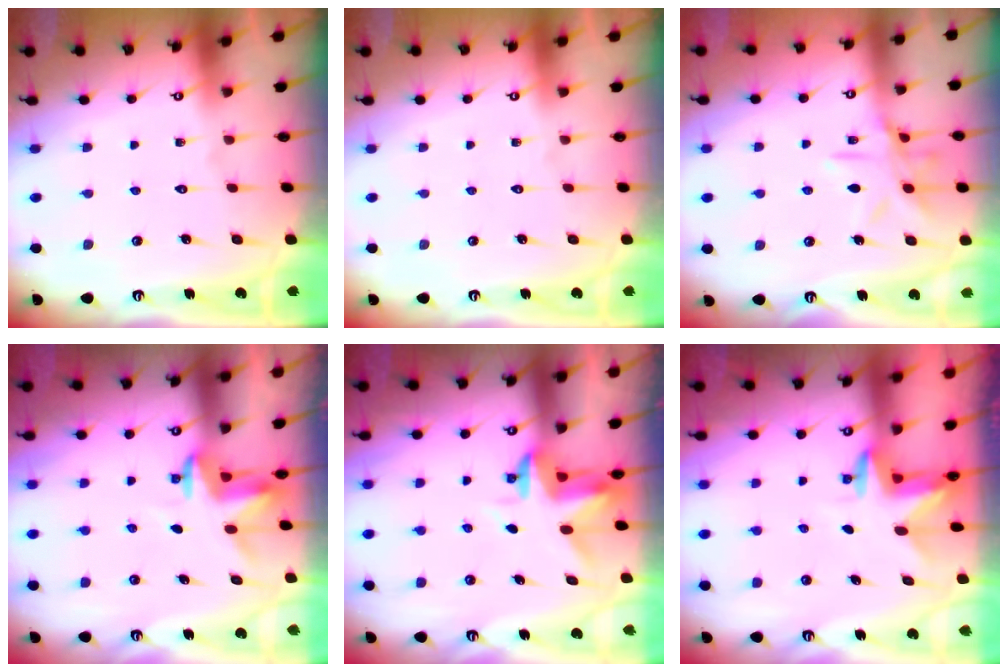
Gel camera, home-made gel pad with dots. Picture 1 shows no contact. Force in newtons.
{"total": 0.0}
{"total": 10.9, "press": 10.9, "slide": 0.8}
{"total": 3.4, "press": 3.4, "slide": 0.3}
{"total": 3.2, "press": 3.2, "slide": 0.3}
{"total": 2.6, "press": 2.6, "slide": 0.2}